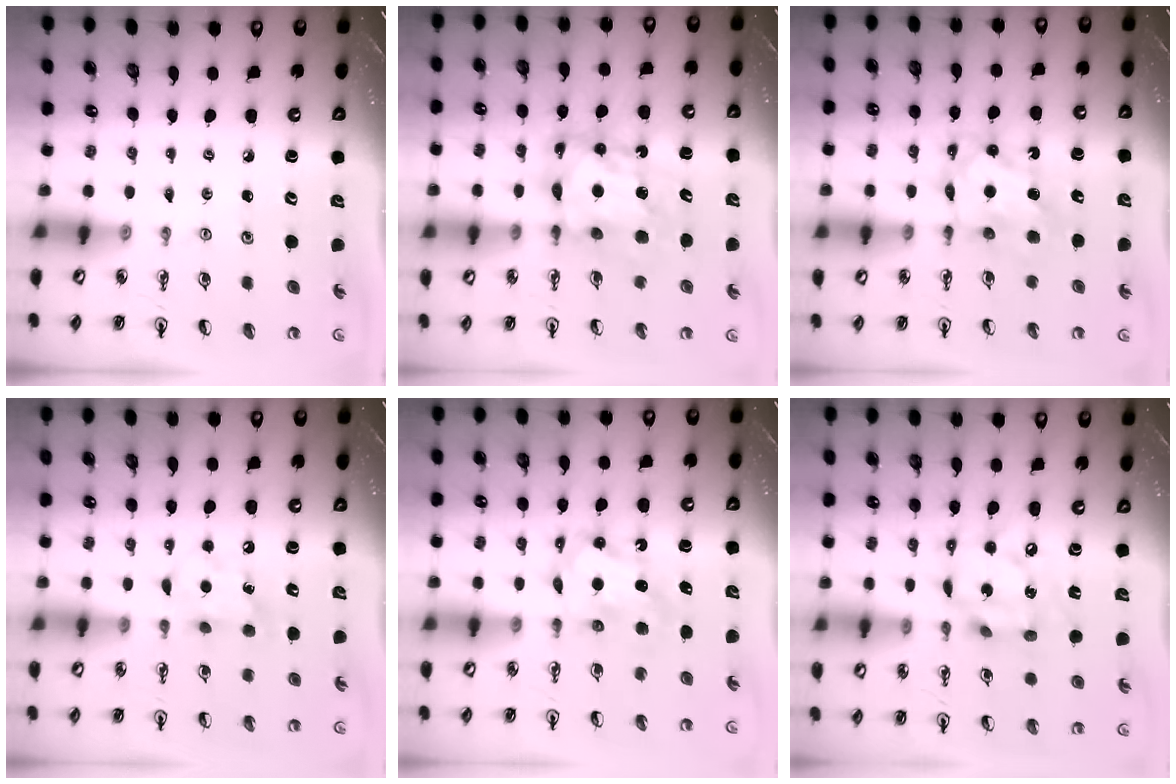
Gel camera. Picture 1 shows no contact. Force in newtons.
{"total": 10.6, "press": 10.5, "slide": 1.1}
{"total": 7.0, "press": 7.0, "slide": 0.2}
{"total": 6.5, "press": 6.3, "slide": 1.4}
{"total": 7.2, "press": 7.1, "slide": 0.6}
{"total": 14.7, "press": 14.7, "slide": 1.2}